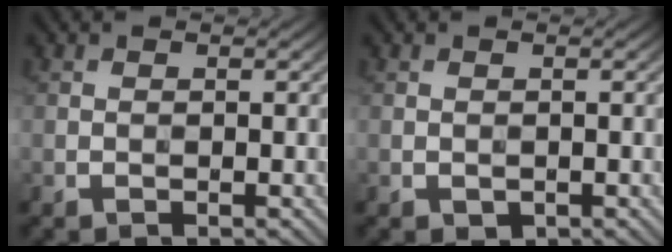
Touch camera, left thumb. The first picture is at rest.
{"total": 0.6, "force": [-0.2, 0.5, 0.4], "torque": [-0.005, -0.004, -0.003]}